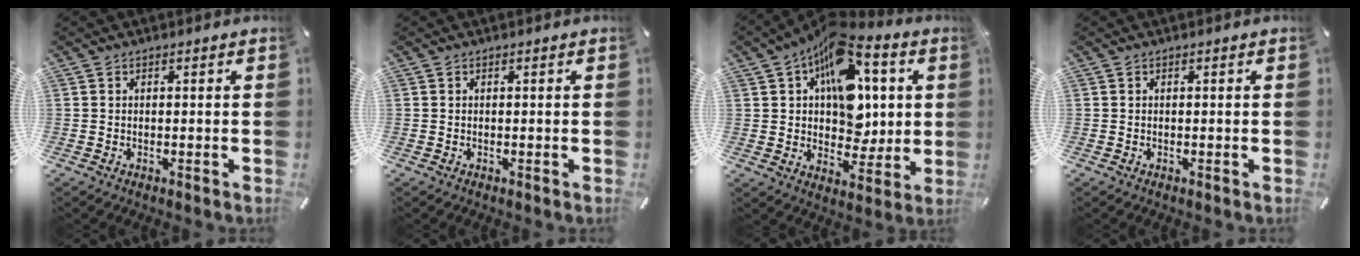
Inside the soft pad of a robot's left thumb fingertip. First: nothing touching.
{"total": 0.0}
{"total": 16.4, "force": [5.5, 11.0, 10.8], "torque": [-0.152, -0.034, 0.100]}
{"total": 0.0}